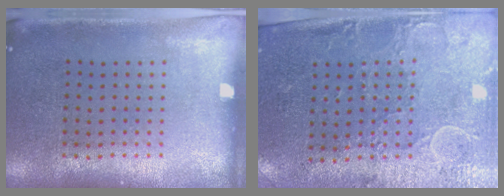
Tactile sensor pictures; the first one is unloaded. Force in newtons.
{"total": 2.9, "press": 2.5, "slide": 1.6}